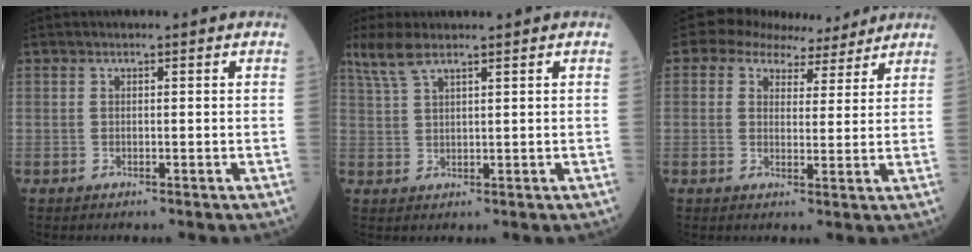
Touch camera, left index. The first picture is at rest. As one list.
[{"total": 4.5, "force": [3.5, 0.6, 2.7], "torque": [-0.070, 0.014, 0.078]}, {"total": 6.8, "force": [5.4, 3.8, 1.5], "torque": [-0.026, 0.020, 0.075]}]